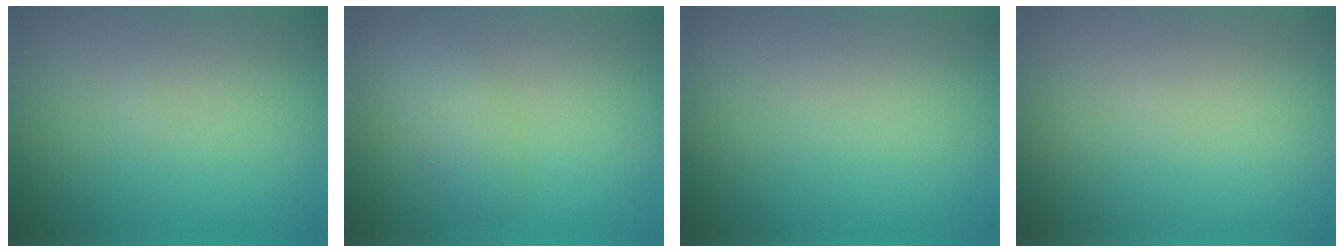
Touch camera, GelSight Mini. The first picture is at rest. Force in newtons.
{"total": 2.4, "press": 2.4, "slide": 0.0}
{"total": 0.0}
{"total": 0.0}